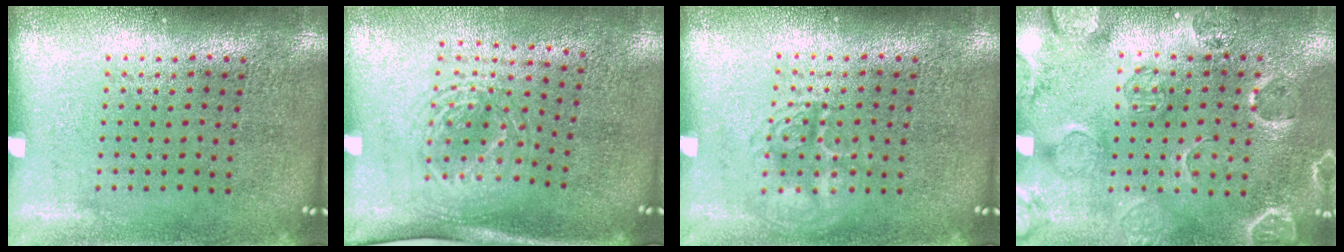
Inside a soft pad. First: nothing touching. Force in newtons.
{"total": 1.7, "press": 1.3, "slide": 1.1}
{"total": 1.9, "press": 1.9, "slide": 0.3}
{"total": 2.6, "press": 2.1, "slide": 1.5}